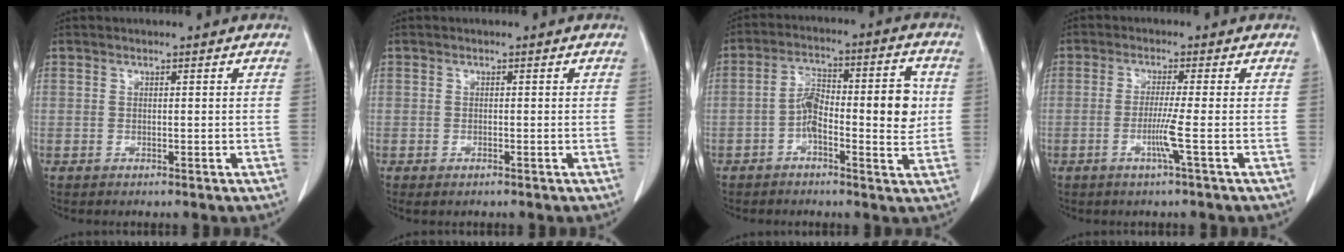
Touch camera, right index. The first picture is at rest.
{"total": 0.8, "force": [-0.6, 0.2, 0.5], "torque": [-0.010, -0.002, -0.005]}
{"total": 10.8, "force": [-0.8, 3.5, 10.2], "torque": [-0.160, 0.031, -0.016]}
{"total": 3.9, "force": [-1.3, -1.2, 3.4], "torque": [-0.070, -0.008, -0.028]}